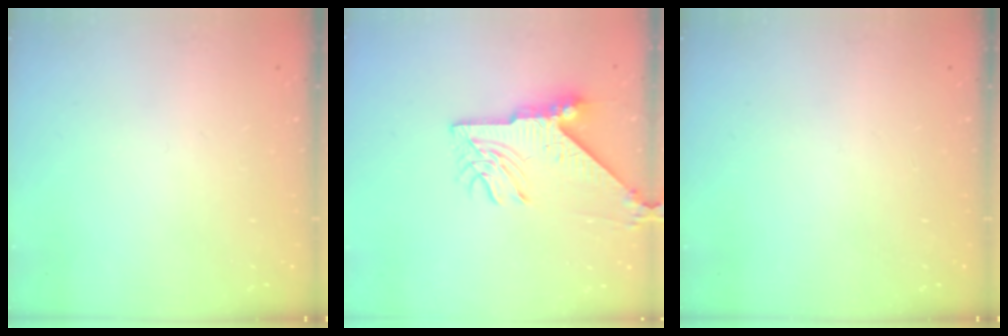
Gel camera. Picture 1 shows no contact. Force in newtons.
{"total": 10.4, "press": 10.3, "slide": 1.3}
{"total": 0.0}